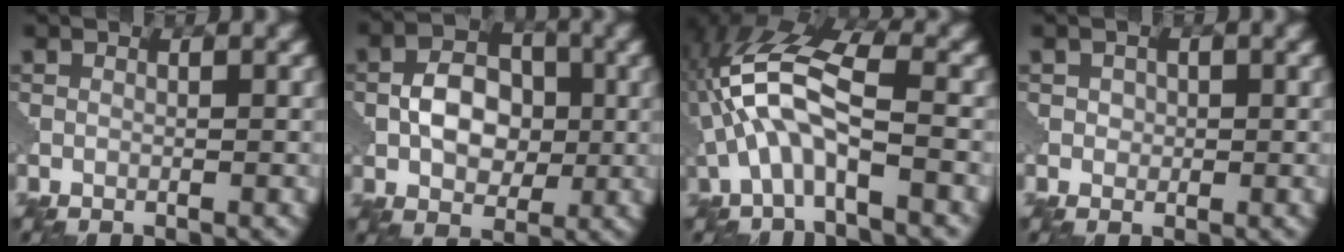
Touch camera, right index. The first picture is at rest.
{"total": 5.5, "force": [-0.3, 3.9, 3.8], "torque": [-0.060, 0.005, -0.007]}
{"total": 7.9, "force": [-1.5, 3.1, 7.1], "torque": [-0.159, 0.027, -0.040]}
{"total": 1.0, "force": [0.1, 0.9, 0.4], "torque": [-0.004, 0.000, 0.002]}